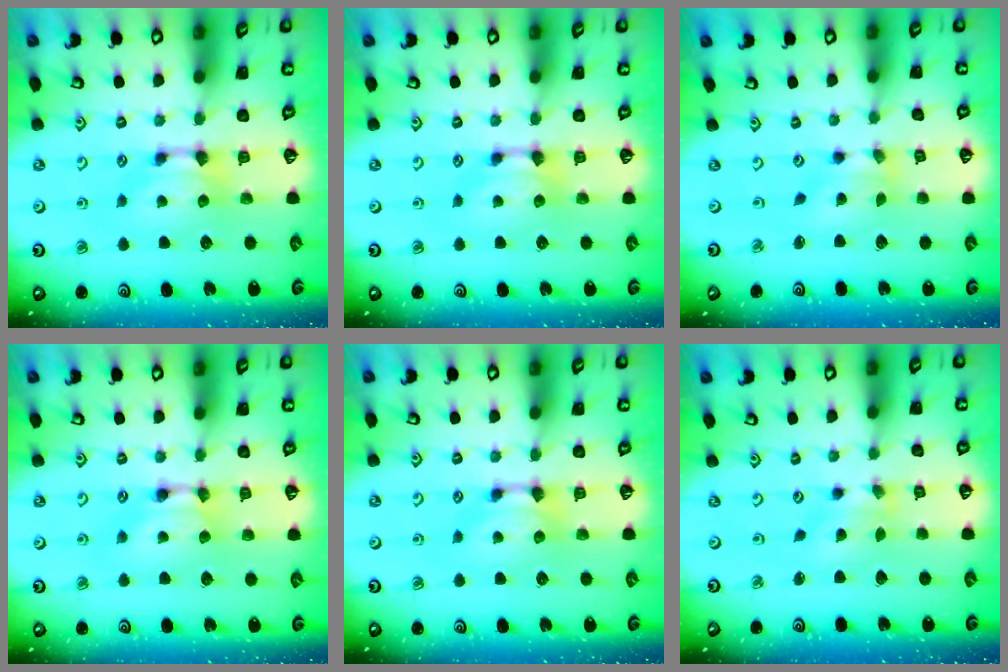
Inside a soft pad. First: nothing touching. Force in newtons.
{"total": 0.0}
{"total": 2.0, "press": 1.6, "slide": 1.2}
{"total": 1.7, "press": 1.7, "slide": 0.1}
{"total": 0.0}
{"total": 1.3, "press": 0.6, "slide": 1.1}